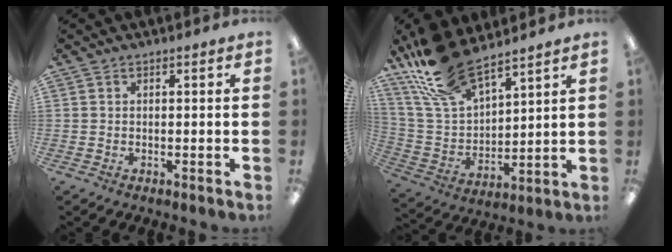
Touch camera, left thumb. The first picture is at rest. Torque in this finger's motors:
{"motor_torque": [0.40, 0.05, 0.99, -1.77, 0.40]}